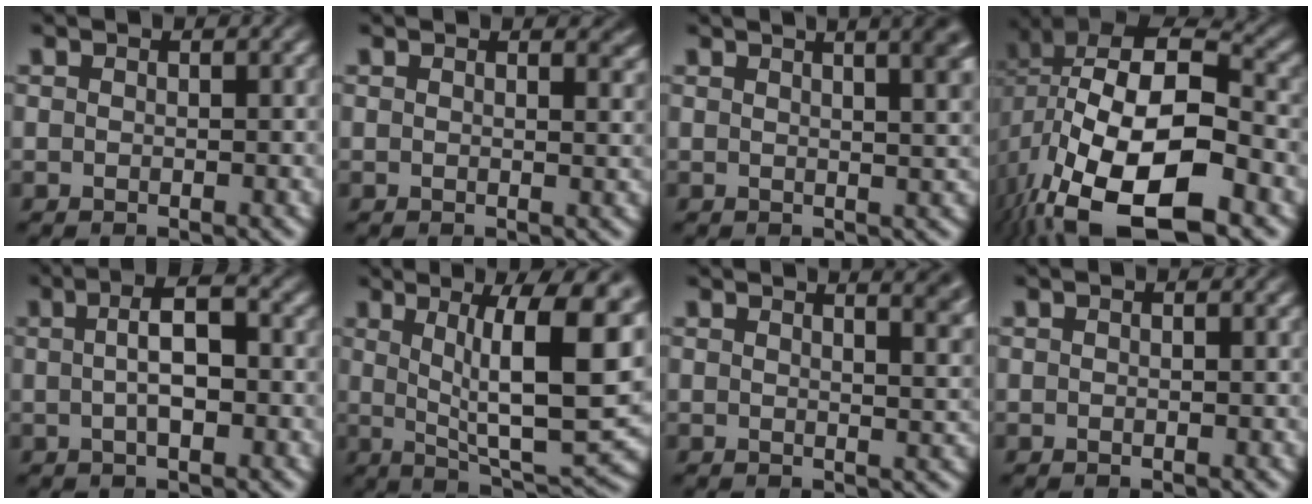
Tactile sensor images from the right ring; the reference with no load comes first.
{"total": 1.8, "force": [1.6, 0.2, 0.9], "torque": [-0.001, -0.002, 0.020]}
{"total": 5.4, "force": [2.8, 1.1, 4.5], "torque": [-0.031, 0.014, 0.040]}
{"total": 13.2, "force": [-2.0, 8.2, 10.2], "torque": [-0.198, -0.053, -0.011]}
{"total": 4.2, "force": [0.4, 1.1, 4.0], "torque": [-0.040, 0.015, 0.003]}
{"total": 11.6, "force": [2.5, 3.8, 10.7], "torque": [-0.130, 0.004, 0.046]}
{"total": 4.8, "force": [3.1, 1.0, 3.5], "torque": [-0.016, 0.010, 0.040]}
{"total": 0.0}